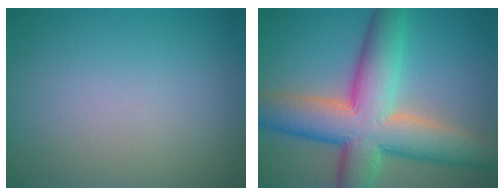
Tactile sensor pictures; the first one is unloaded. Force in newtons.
{"total": 12.0, "press": 12.0, "slide": 0.6}